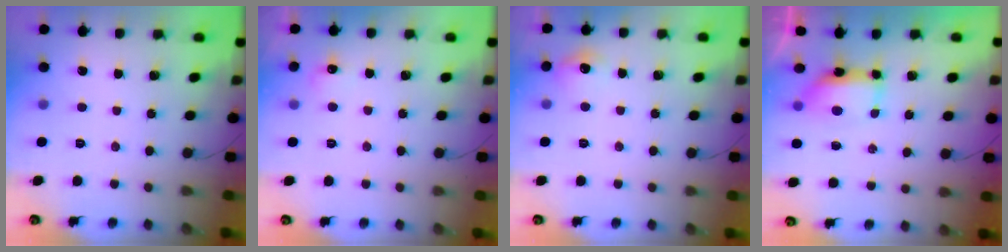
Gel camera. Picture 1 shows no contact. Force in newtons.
{"total": 5.0, "press": 4.8, "slide": 1.4}
{"total": 7.5, "press": 7.4, "slide": 1.5}
{"total": 12.5, "press": 9.3, "slide": 8.3}